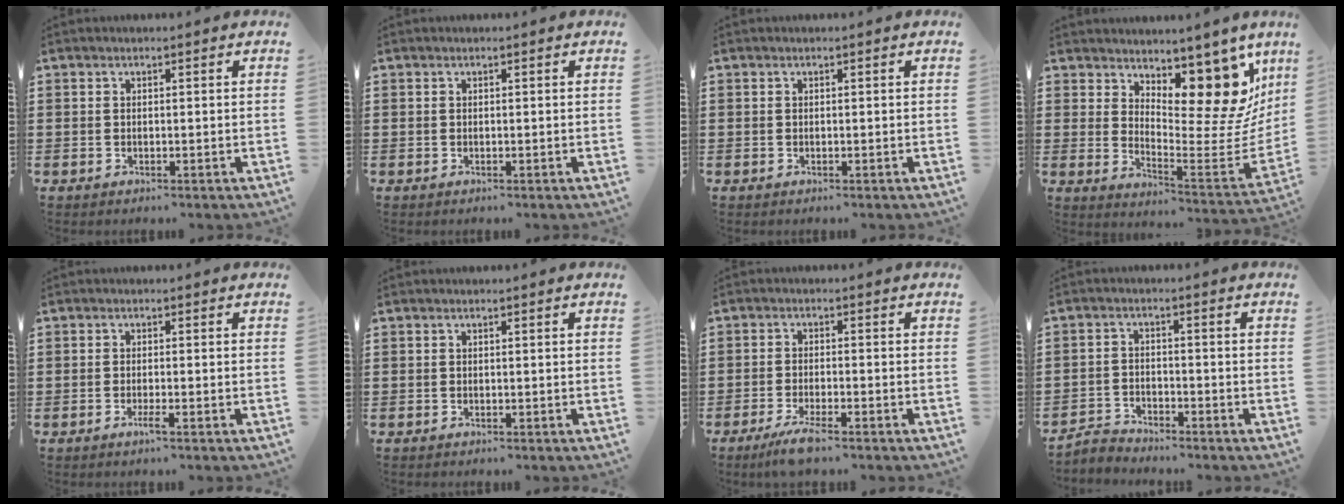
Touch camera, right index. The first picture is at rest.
{"total": 0.0}
{"total": 0.0}
{"total": 13.2, "force": [8.2, 5.7, 8.5], "torque": [-0.108, -0.078, 0.141]}
{"total": 1.8, "force": [-1.0, 0.0, 1.5], "torque": [-0.031, -0.007, -0.020]}
{"total": 0.0}
{"total": 4.0, "force": [-3.0, 0.0, 2.6], "torque": [-0.056, -0.014, -0.056]}
{"total": 2.6, "force": [-2.5, 0.5, 0.1], "torque": [-0.010, 0.004, -0.054]}